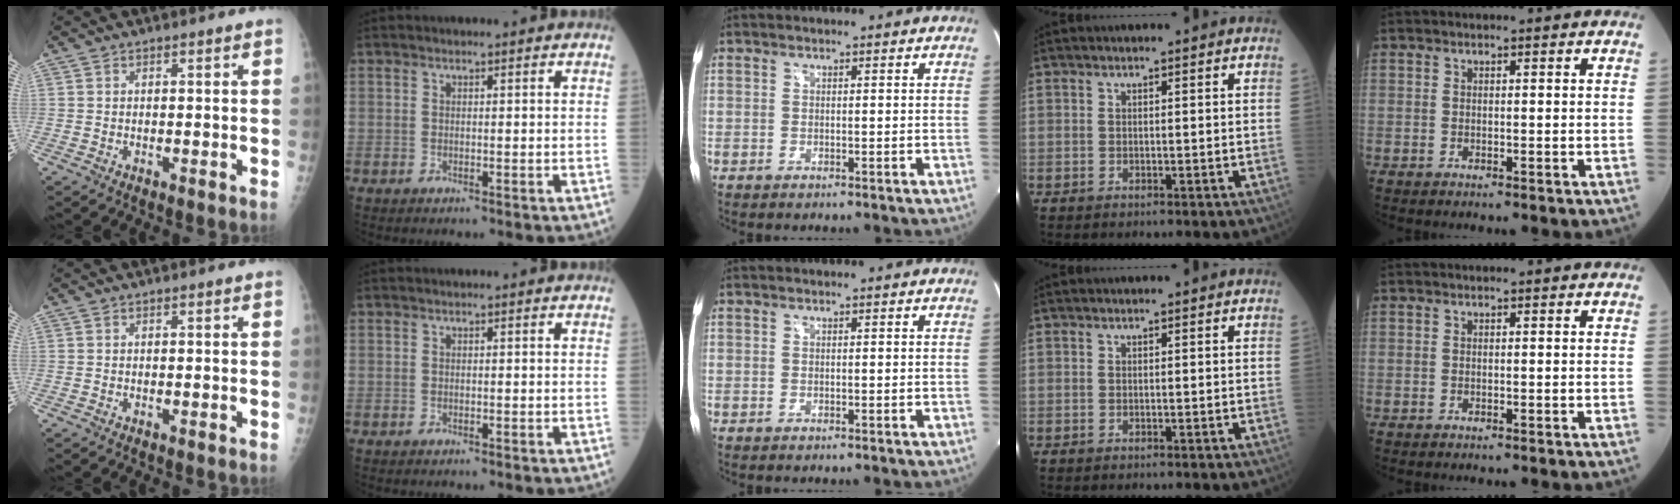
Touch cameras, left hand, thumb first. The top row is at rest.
{}